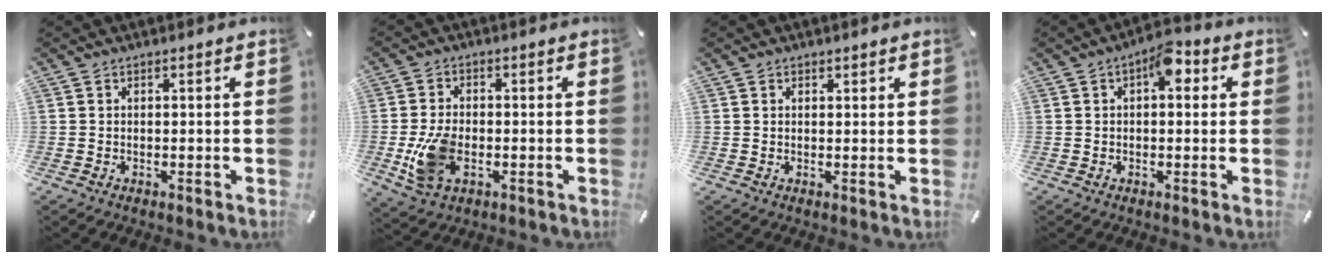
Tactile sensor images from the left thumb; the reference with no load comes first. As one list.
[{"total": 9.4, "force": [-2.1, 6.0, 7.0], "torque": [-0.156, 0.001, -0.036]}, {"total": 1.0, "force": [0.7, 0.8, 0.1], "torque": [0.006, -0.002, 0.011]}, {"total": 6.6, "force": [2.1, 3.5, 5.2], "torque": [-0.065, -0.003, 0.029]}]